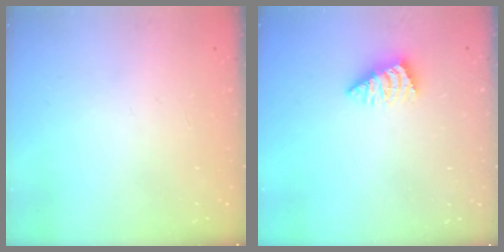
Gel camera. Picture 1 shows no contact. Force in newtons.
{"total": 2.3, "press": 2.2, "slide": 0.4}